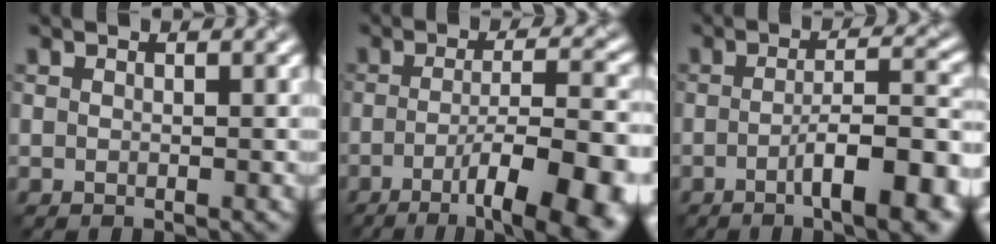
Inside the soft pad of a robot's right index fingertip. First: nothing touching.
{"total": 12.4, "force": [-4.8, 3.6, 10.8], "torque": [-0.134, -0.011, -0.062]}
{"total": 8.9, "force": [-3.2, 2.1, 8.0], "torque": [-0.102, 0.003, -0.052]}